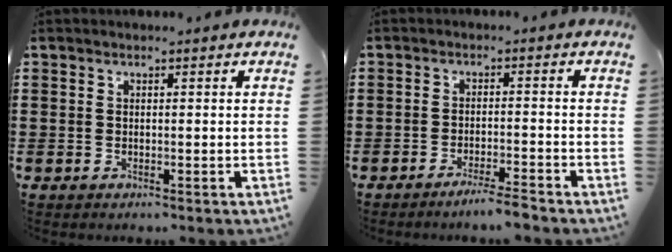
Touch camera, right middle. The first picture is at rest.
{"total": 3.3, "force": [-3.0, -0.3, 1.3], "torque": [-0.019, 0.000, -0.057]}